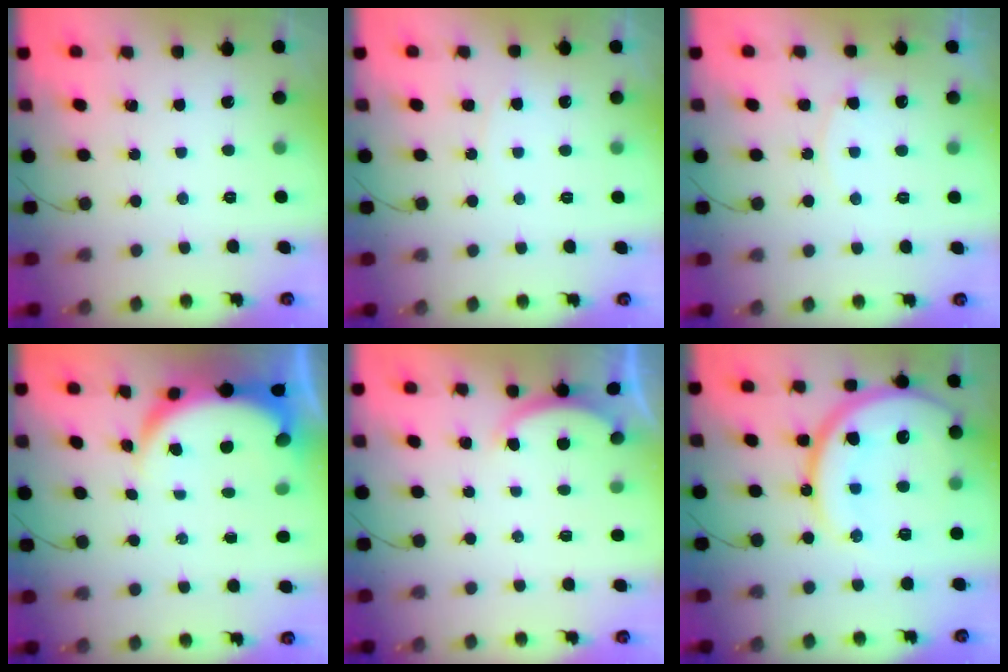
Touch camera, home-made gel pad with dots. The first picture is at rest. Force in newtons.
{"total": 5.2, "press": 5.2, "slide": 0.5}
{"total": 7.0, "press": 7.0, "slide": 0.5}
{"total": 6.3, "press": 6.2, "slide": 0.4}
{"total": 1.9, "press": 1.8, "slide": 0.5}
{"total": 21.0, "press": 20.9, "slide": 2.2}